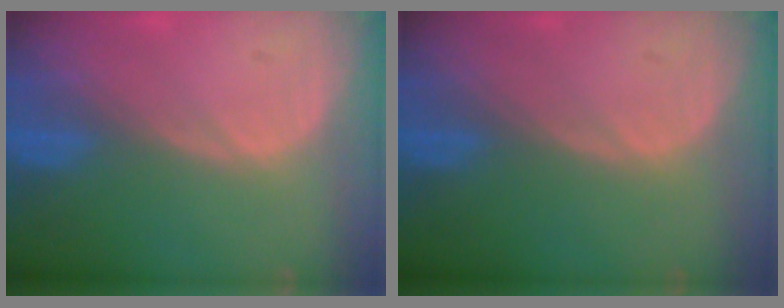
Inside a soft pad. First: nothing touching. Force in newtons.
{"total": 0.0}